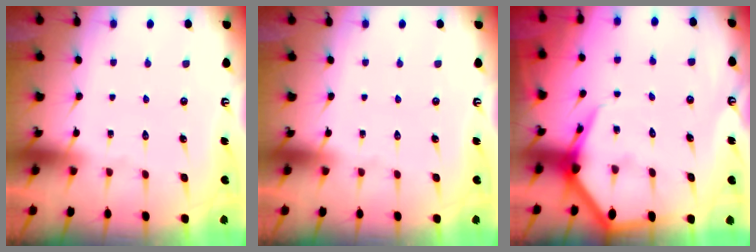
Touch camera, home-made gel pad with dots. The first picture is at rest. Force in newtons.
{"total": 0.0}
{"total": 6.9, "press": 6.8, "slide": 0.7}